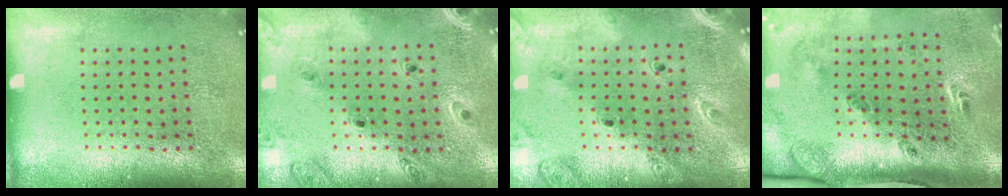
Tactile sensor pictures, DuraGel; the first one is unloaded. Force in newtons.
{"total": 1.3, "press": 1.3, "slide": 0.2}
{"total": 2.7, "press": 2.3, "slide": 1.4}
{"total": 3.0, "press": 1.9, "slide": 2.4}